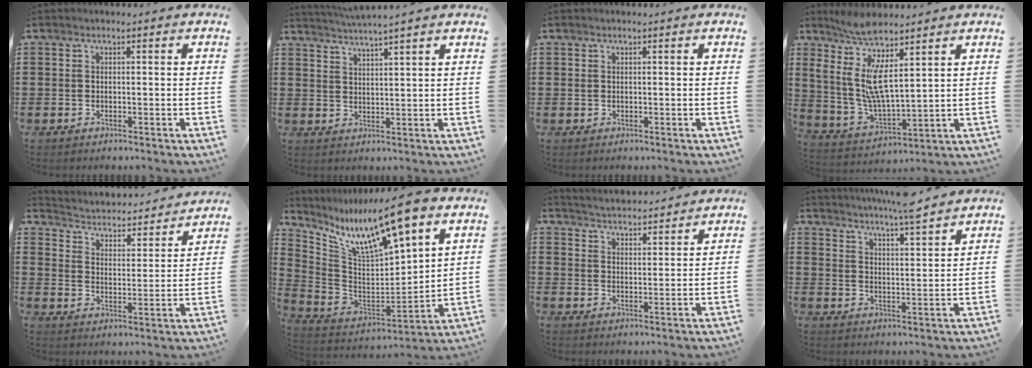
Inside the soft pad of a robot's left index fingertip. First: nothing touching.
{"total": 3.1, "force": [2.9, -0.9, 0.5], "torque": [-0.020, -0.015, 0.051]}
{"total": 0.0}
{"total": 9.5, "force": [4.8, 2.3, 7.9], "torque": [-0.184, -0.034, 0.082]}
{"total": 2.2, "force": [2.1, 0.4, 0.2], "torque": [-0.022, -0.027, 0.024]}
{"total": 13.1, "force": [8.8, 2.4, 9.4], "torque": [-0.191, -0.055, 0.144]}
{"total": 3.6, "force": [3.6, -0.2, 0.0], "torque": [-0.015, -0.024, 0.061]}
{"total": 5.1, "force": [4.8, -0.7, 1.6], "torque": [-0.049, -0.032, 0.080]}